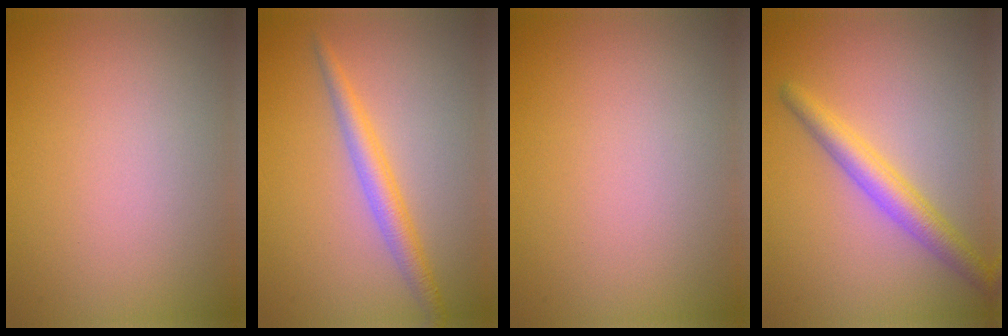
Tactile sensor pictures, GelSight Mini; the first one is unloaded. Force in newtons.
{"total": 2.6, "press": 2.6, "slide": 0.0}
{"total": 0.0}
{"total": 3.5, "press": 3.5, "slide": 0.2}